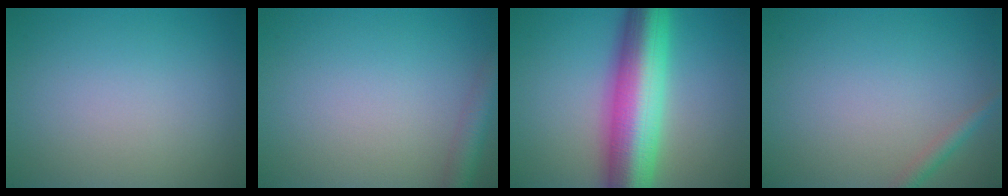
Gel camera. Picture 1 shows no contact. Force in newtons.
{"total": 2.9, "press": 2.9, "slide": 0.1}
{"total": 11.8, "press": 11.8, "slide": 0.3}
{"total": 1.3, "press": 1.3, "slide": 0.0}